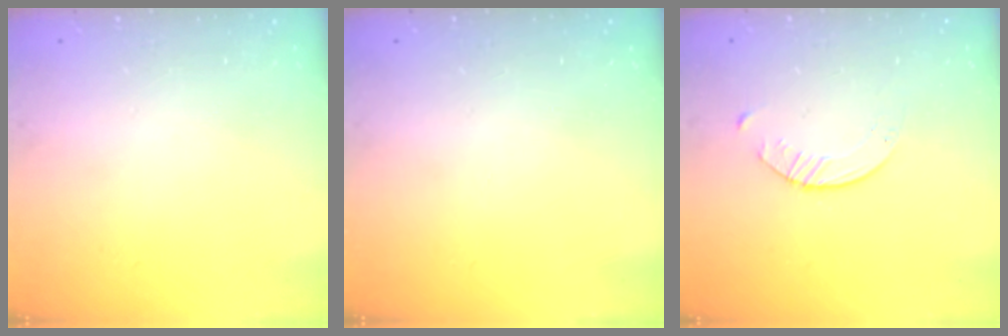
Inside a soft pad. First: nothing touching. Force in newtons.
{"total": 0.0}
{"total": 2.1, "press": 2.0, "slide": 0.3}